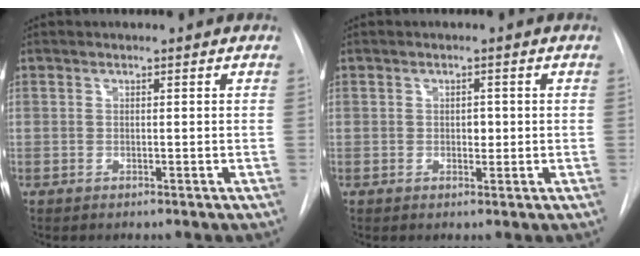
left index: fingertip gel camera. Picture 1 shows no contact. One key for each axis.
{"total": 1.5, "fx": -0.4, "fy": 1.0, "fz": 1.0, "tx": -0.012, "ty": -0.002, "tz": -0.004}